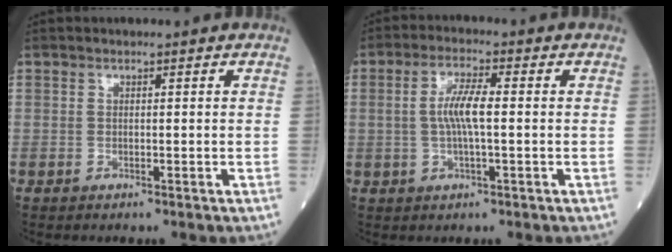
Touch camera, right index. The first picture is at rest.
{"total": 5.5, "force": [0.0, 0.8, 5.4], "torque": [-0.113, 0.006, -0.001]}